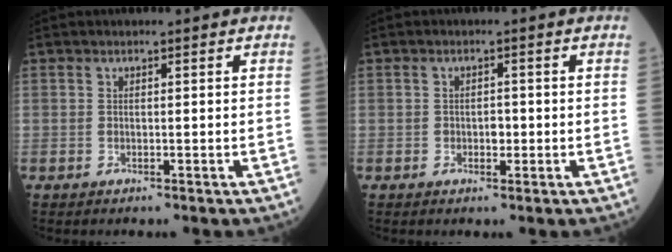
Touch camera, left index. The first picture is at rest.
{"total": 1.5, "force": [-0.5, 1.0, 1.0], "torque": [-0.014, -0.001, -0.008]}